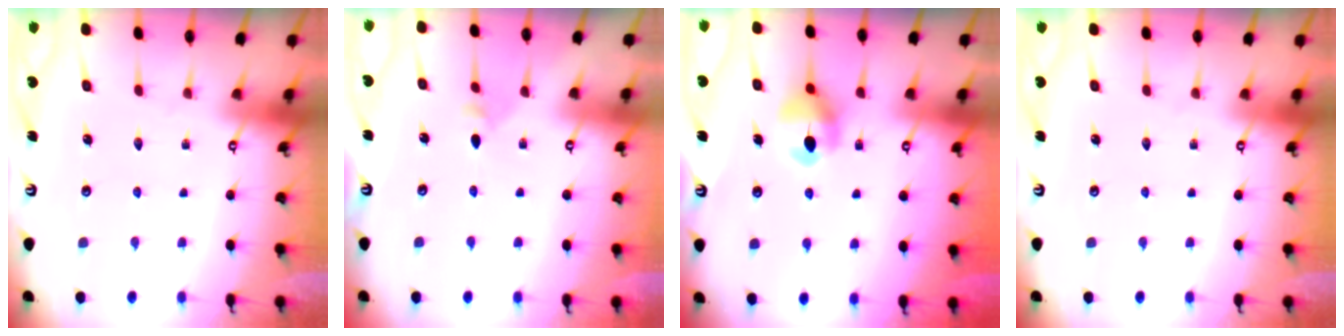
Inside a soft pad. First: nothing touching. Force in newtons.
{"total": 3.9, "press": 3.8, "slide": 0.9}
{"total": 7.8, "press": 7.8, "slide": 0.7}
{"total": 0.0}